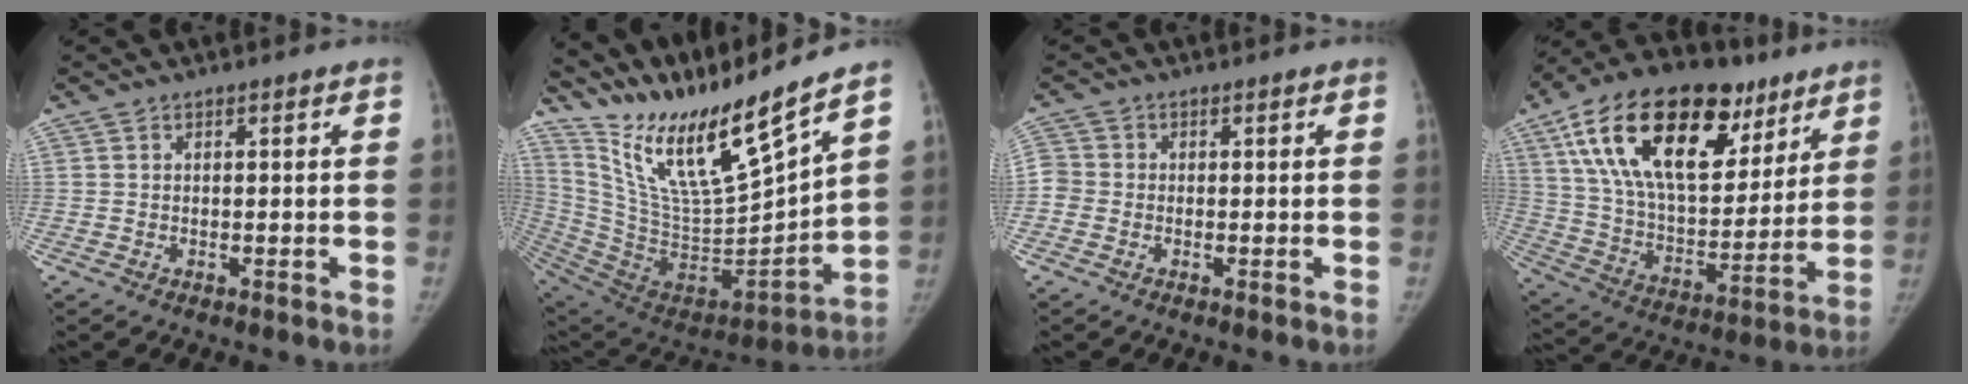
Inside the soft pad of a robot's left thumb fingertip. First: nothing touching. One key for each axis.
{"total": 23.6, "fx": 18.7, "fy": 2.5, "fz": 14.2, "tx": -0.218, "ty": -0.097, "tz": 0.353}
{"total": 3.6, "fx": -0.7, "fy": 3.3, "fz": 1.3, "tx": -0.021, "ty": 0.007, "tz": -0.020}
{"total": 30.7, "fx": 15.3, "fy": 16.4, "fz": 20.9, "tx": -0.332, "ty": -0.001, "tz": 0.263}